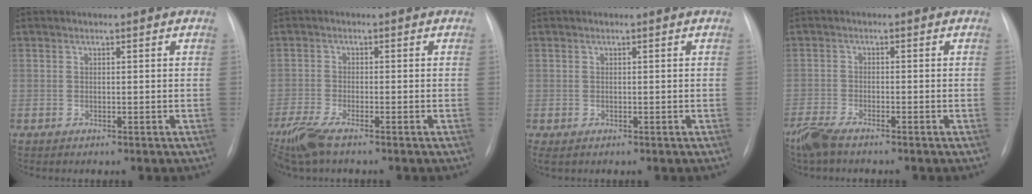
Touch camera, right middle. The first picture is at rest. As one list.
[{"total": 6.6, "force": [-4.9, 1.2, 4.2], "torque": [-0.095, -0.019, -0.094]}, {"total": 0.6, "force": [-0.2, 0.3, 0.4], "torque": [-0.012, -0.003, 0.003]}, {"total": 4.8, "force": [-4.0, 0.9, 2.6], "torque": [-0.061, -0.015, -0.077]}]